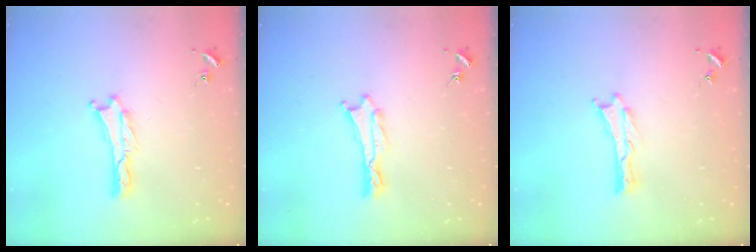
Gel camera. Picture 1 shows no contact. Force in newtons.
{"total": 0.6, "press": 0.6, "slide": 0.1}
{"total": 0.0}